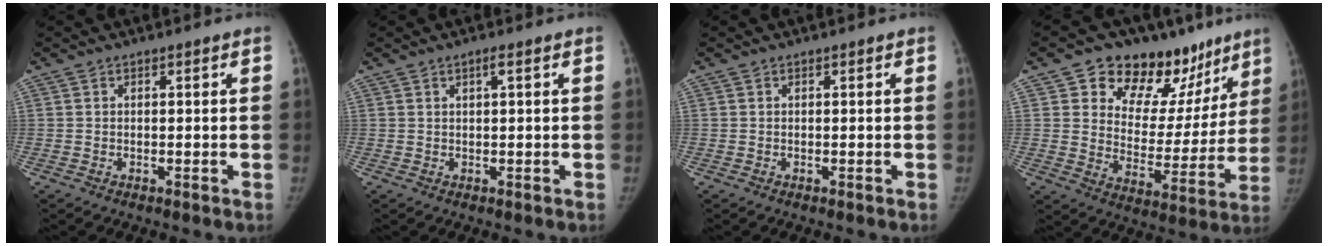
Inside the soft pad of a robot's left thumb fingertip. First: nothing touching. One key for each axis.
{"total": 1.2, "fx": 0.6, "fy": 0.2, "fz": 1.0, "tx": -0.016, "ty": 0.000, "tz": 0.009}
{"total": 0.0}
{"total": 20.6, "fx": 13.0, "fy": 12.3, "fz": 10.1, "tx": -0.070, "ty": -0.059, "tz": 0.191}